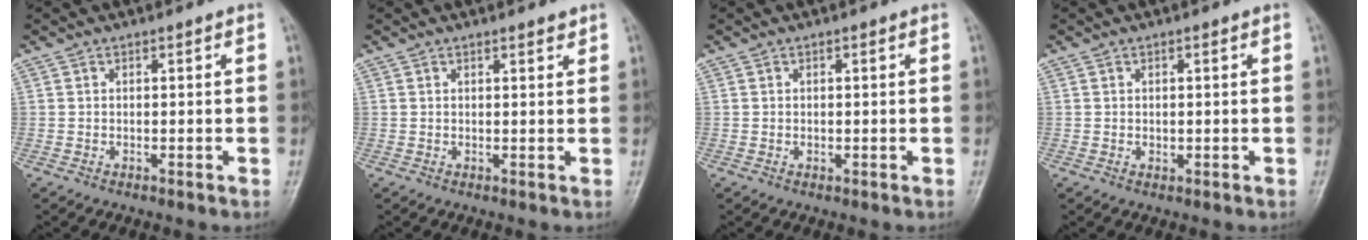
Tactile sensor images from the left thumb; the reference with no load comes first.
{"total": 1.3, "force": [1.0, 0.3, 0.7], "torque": [-0.009, -0.007, 0.015]}
{"total": 0.6, "force": [0.1, 0.5, 0.4], "torque": [-0.005, -0.001, 0.004]}
{"total": 1.0, "force": [0.1, 0.7, 0.7], "torque": [-0.007, -0.001, 0.005]}